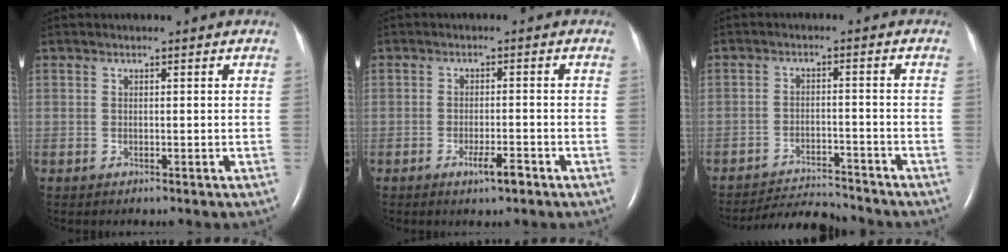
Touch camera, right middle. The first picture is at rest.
{"total": 3.1, "force": [-1.9, 0.4, 2.5], "torque": [-0.045, -0.003, -0.032]}
{"total": 7.2, "force": [-7.2, 0.0, 0.3], "torque": [-0.009, -0.010, -0.122]}